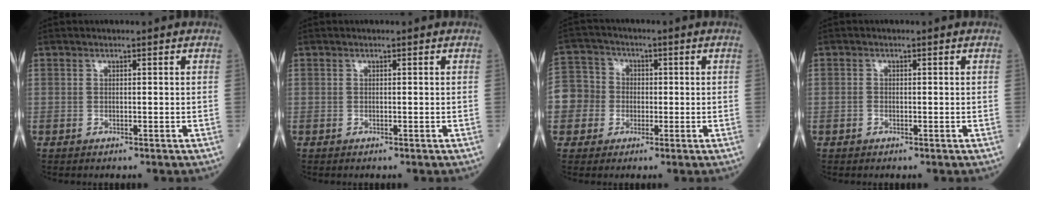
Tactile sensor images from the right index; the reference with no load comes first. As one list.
[{"total": 0.0}, {"total": 9.8, "force": [-1.9, 9.4, 2.0], "torque": [-0.067, 0.035, -0.031]}, {"total": 0.6, "force": [-0.3, 0.5, 0.2], "torque": [-0.002, 0.003, -0.006]}]